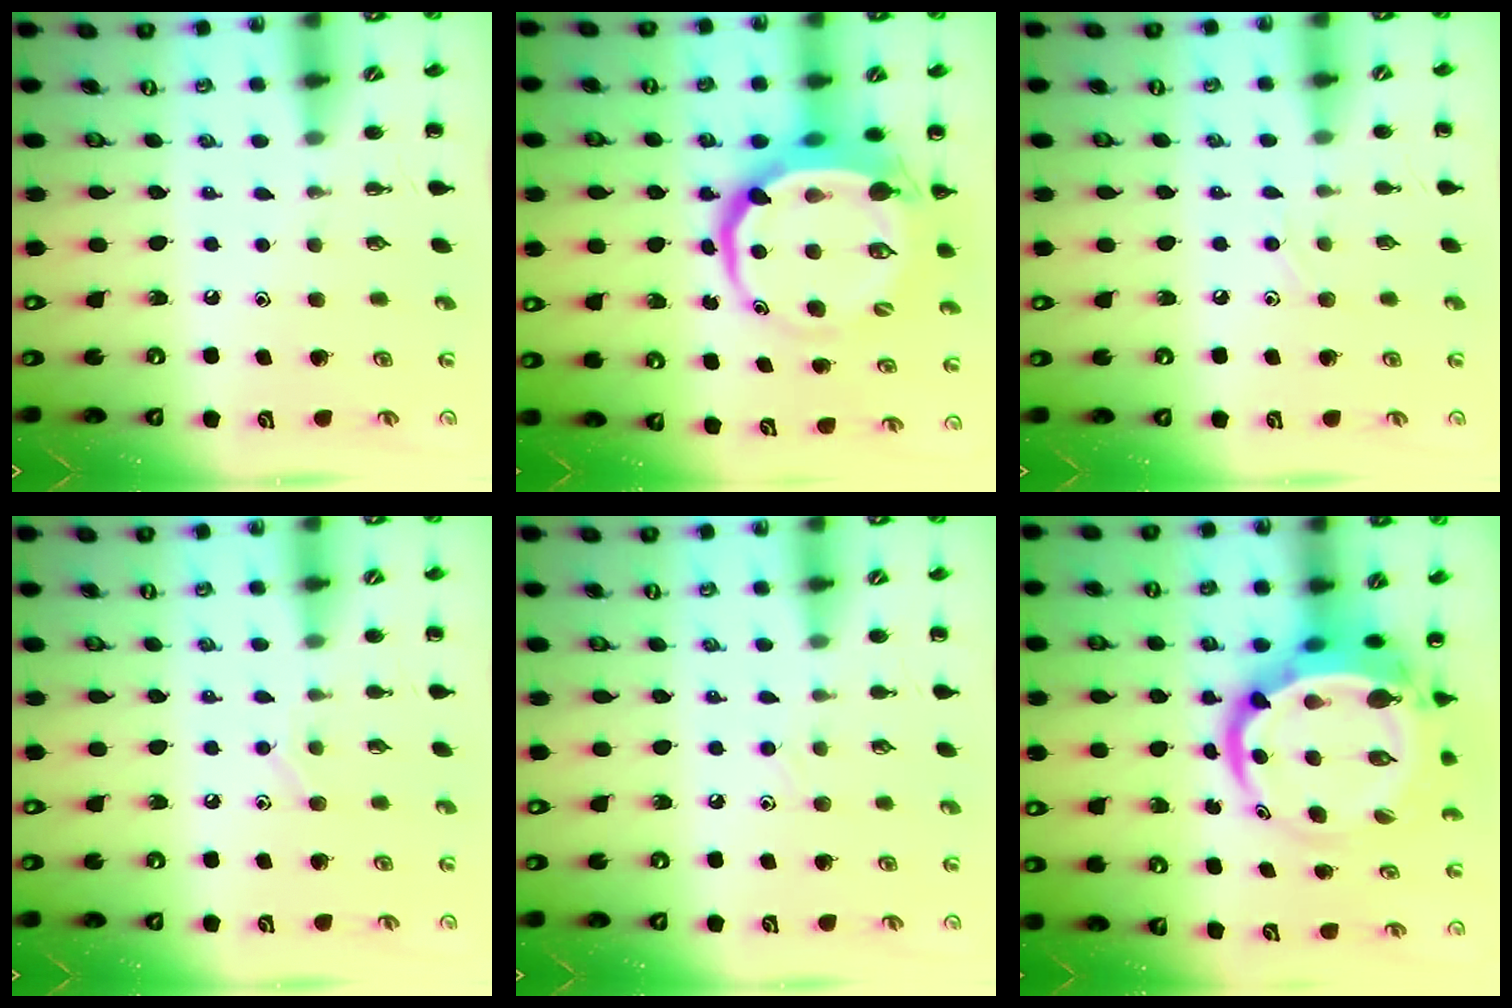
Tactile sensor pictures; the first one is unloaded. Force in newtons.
{"total": 13.2, "press": 12.7, "slide": 3.3}
{"total": 5.3, "press": 5.0, "slide": 1.8}
{"total": 6.1, "press": 5.9, "slide": 1.5}
{"total": 5.8, "press": 5.4, "slide": 2.1}
{"total": 13.3, "press": 12.9, "slide": 3.2}